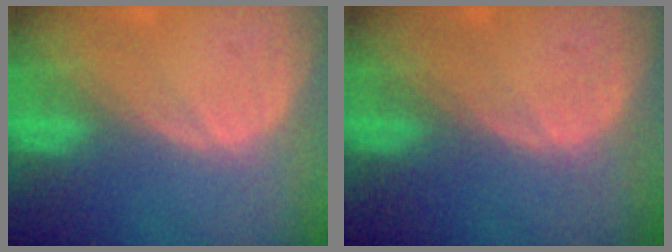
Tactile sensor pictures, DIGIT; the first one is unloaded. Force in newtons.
{"total": 0.0}